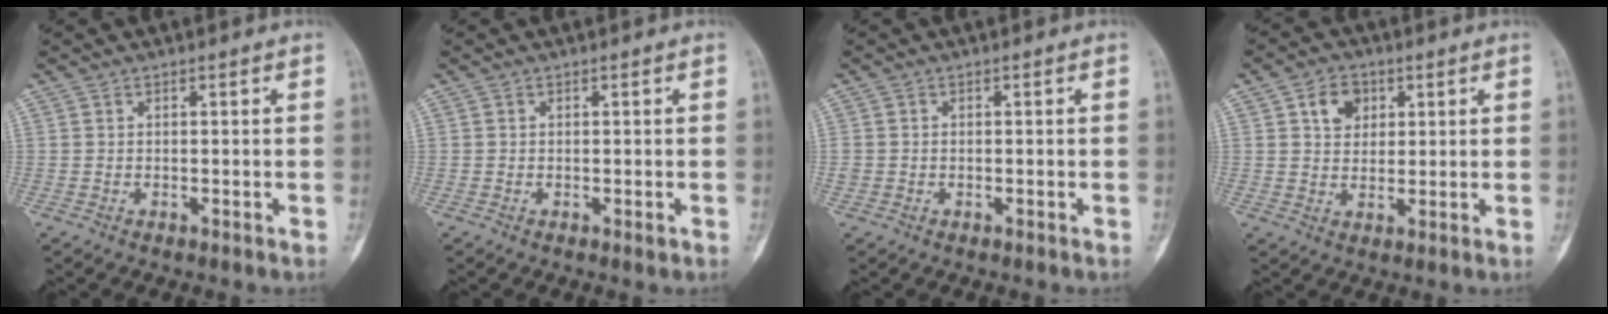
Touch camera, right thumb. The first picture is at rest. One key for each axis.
{"total": 0.5, "fx": -0.1, "fy": 0.2, "fz": 0.4, "tx": -0.002, "ty": -0.002, "tz": -0.003}
{"total": 1.4, "fx": -0.1, "fy": 1.3, "fz": 0.5, "tx": -0.007, "ty": 0.002, "tz": 0.000}
{"total": 5.8, "fx": 2.2, "fy": 4.5, "fz": 2.9, "tx": -0.024, "ty": -0.004, "tz": 0.035}